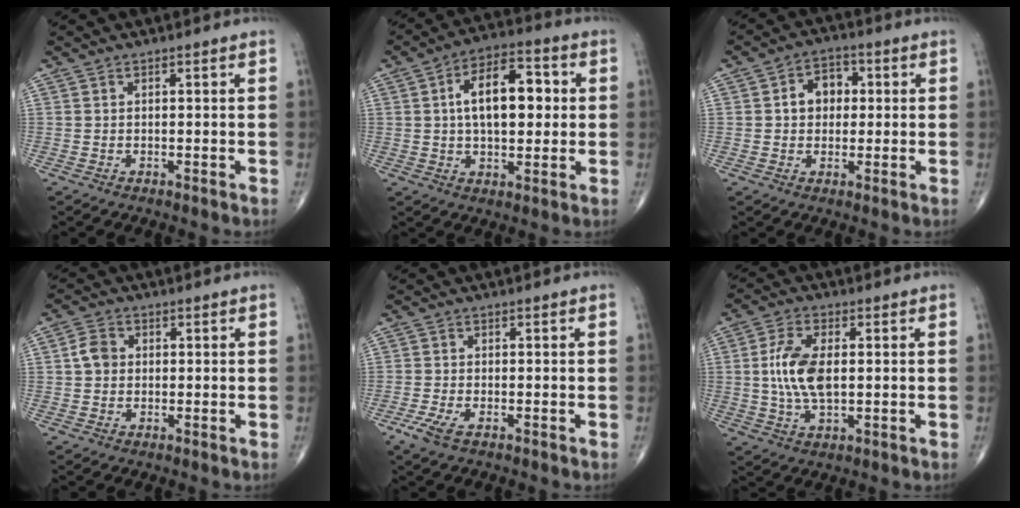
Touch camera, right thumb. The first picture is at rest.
{"total": 13.6, "force": [1.7, 7.3, 11.3], "torque": [-0.158, 0.019, 0.022]}
{"total": 6.4, "force": [0.8, 5.0, 3.9], "torque": [-0.031, 0.013, 0.005]}
{"total": 3.7, "force": [0.3, 3.1, 2.0], "torque": [-0.029, 0.007, -0.001]}
{"total": 3.4, "force": [-1.9, 1.2, 2.6], "torque": [-0.064, -0.004, -0.040]}
{"total": 9.6, "force": [0.5, 4.8, 8.3], "torque": [-0.173, 0.000, 0.010]}